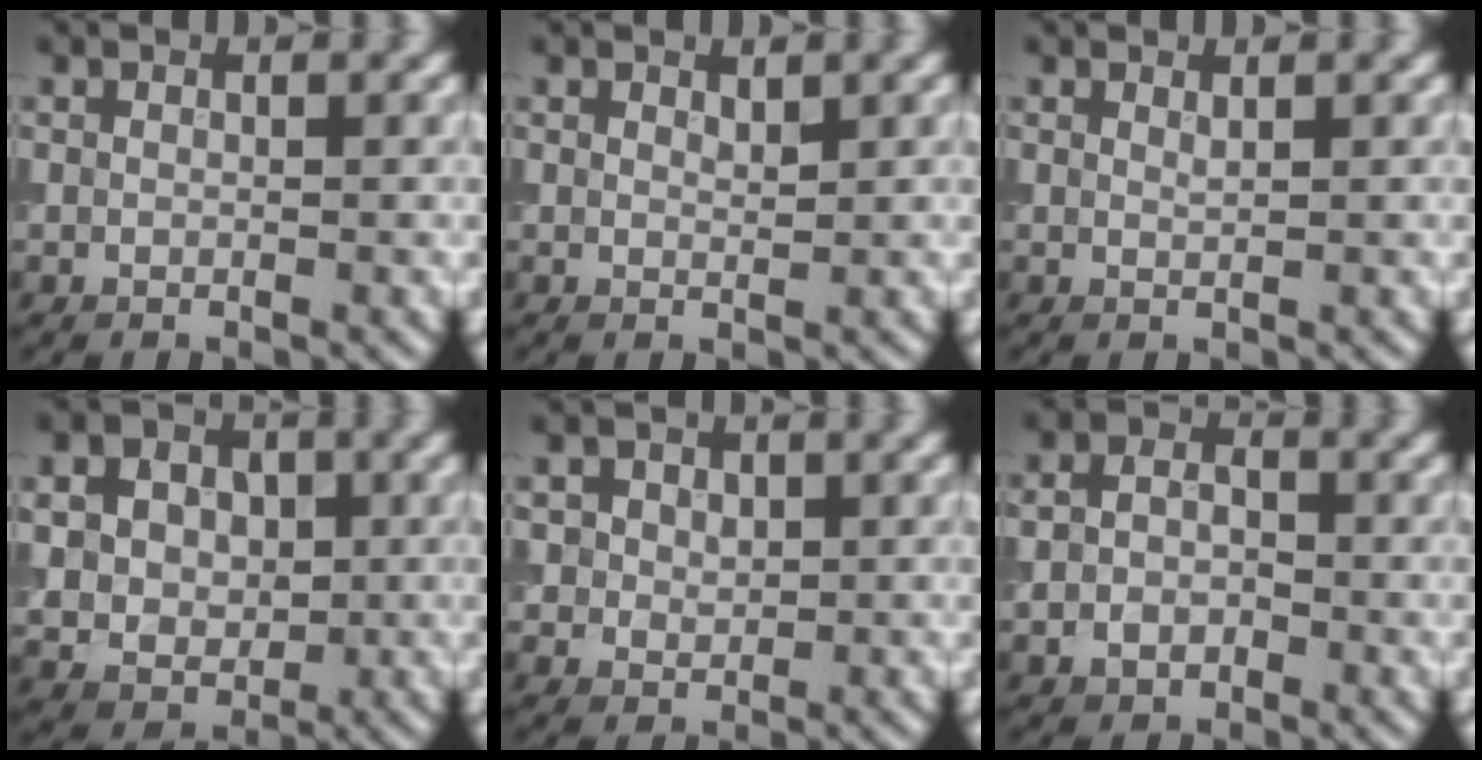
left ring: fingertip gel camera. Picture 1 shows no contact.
{"total": 0.7, "force": [0.6, 0.2, 0.3], "torque": [-0.006, -0.003, 0.012]}
{"total": 0.6, "force": [0.5, 0.1, 0.3], "torque": [-0.002, -0.002, 0.009]}
{"total": 8.9, "force": [1.6, 7.2, 4.9], "torque": [-0.093, 0.022, 0.017]}
{"total": 3.8, "force": [1.4, 3.1, 1.7], "torque": [-0.034, 0.002, 0.015]}
{"total": 3.1, "force": [-0.9, 2.3, 1.8], "torque": [-0.030, -0.002, -0.021]}